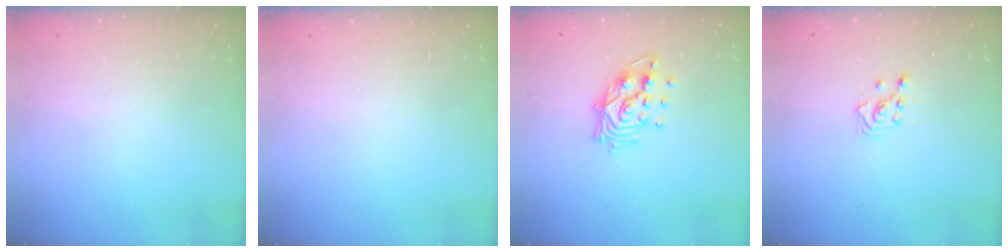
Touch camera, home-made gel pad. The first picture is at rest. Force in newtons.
{"total": 0.0}
{"total": 12.4, "press": 12.4, "slide": 1.0}
{"total": 2.6, "press": 2.4, "slide": 1.0}